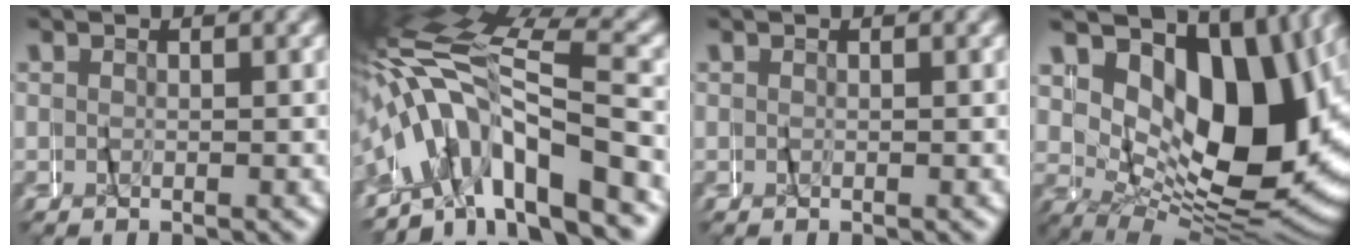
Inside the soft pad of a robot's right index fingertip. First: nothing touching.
{"total": 9.0, "force": [-1.1, 5.5, 7.1], "torque": [-0.140, 0.012, -0.035]}
{"total": 0.0}
{"total": 18.4, "force": [3.3, 11.5, 14.0], "torque": [-0.215, 0.004, 0.046]}